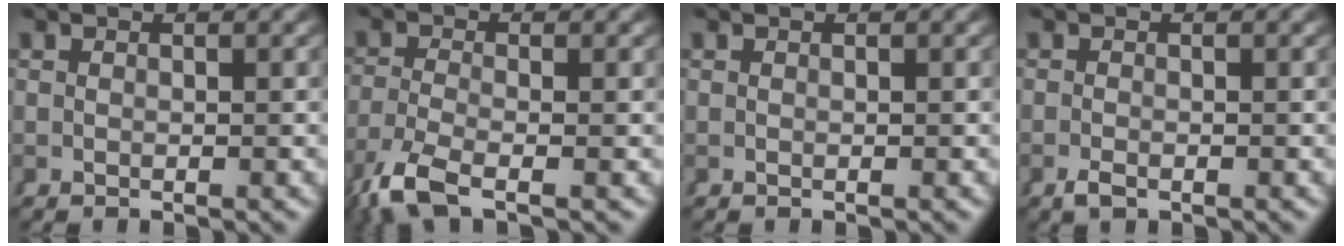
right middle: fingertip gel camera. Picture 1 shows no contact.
{"total": 4.2, "force": [-2.6, 1.4, 3.0], "torque": [-0.077, -0.020, -0.032]}
{"total": 0.0}
{"total": 0.9, "force": [-0.8, -0.1, 0.4], "torque": [-0.006, -0.006, -0.011]}